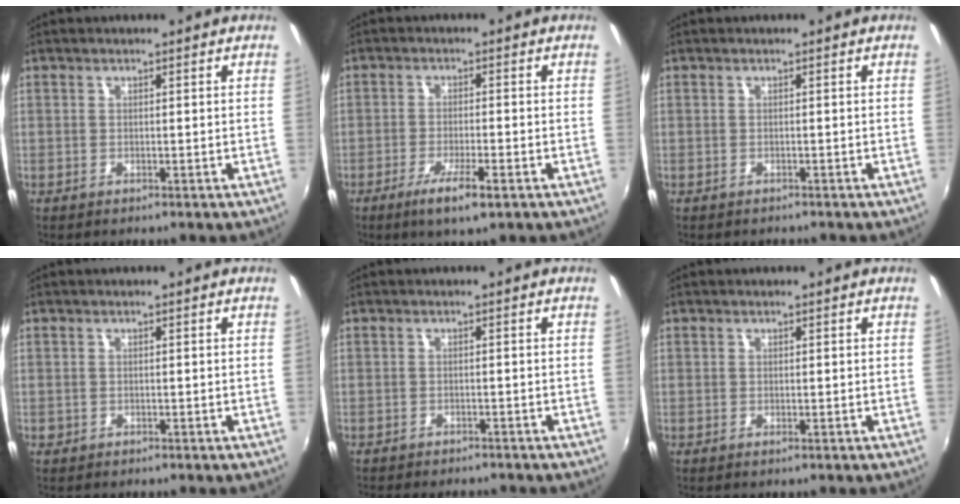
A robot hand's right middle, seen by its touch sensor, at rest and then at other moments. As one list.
[{"total": 6.4, "force": [-3.7, 0.9, 5.2], "torque": [-0.110, -0.015, -0.064]}, {"total": 0.9, "force": [-0.8, 0.4, 0.1], "torque": [-0.006, -0.002, -0.011]}, {"total": 0.7, "force": [-0.3, 0.6, 0.1], "torque": [-0.001, -0.003, -0.006]}, {"total": 5.2, "force": [-4.7, 1.3, 1.9], "torque": [-0.048, -0.017, -0.070]}, {"total": 0.0}]